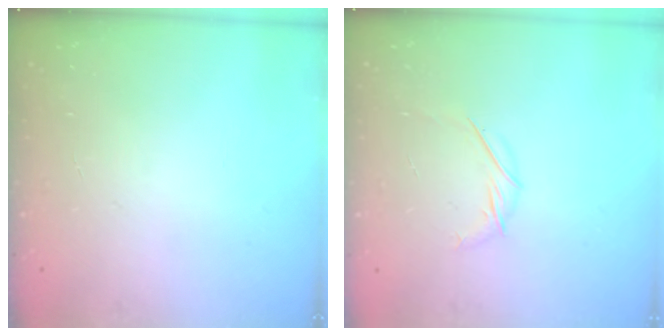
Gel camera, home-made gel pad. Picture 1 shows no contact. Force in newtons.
{"total": 4.8, "press": 4.7, "slide": 1.1}